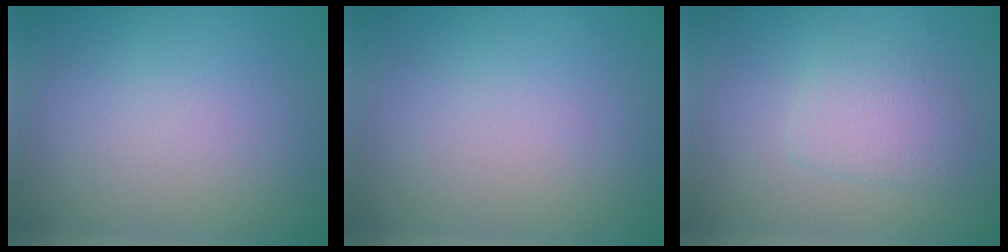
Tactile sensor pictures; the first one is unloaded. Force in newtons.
{"total": 0.0}
{"total": 2.1, "press": 2.1, "slide": 0.1}